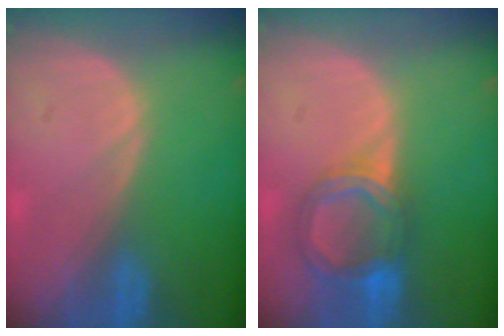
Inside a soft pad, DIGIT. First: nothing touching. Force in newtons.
{"total": 6.4, "press": 5.9, "slide": 2.7}